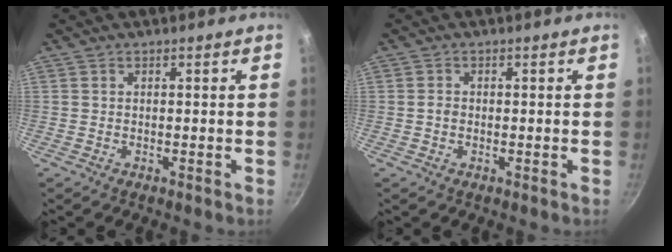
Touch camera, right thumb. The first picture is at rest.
{"total": 1.4, "force": [-0.3, 1.1, 0.8], "torque": [-0.015, 0.006, -0.006]}